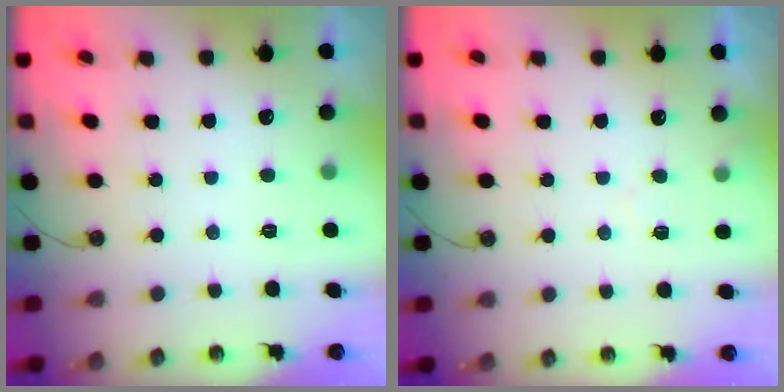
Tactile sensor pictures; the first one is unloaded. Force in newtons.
{"total": 5.4, "press": 5.3, "slide": 0.6}